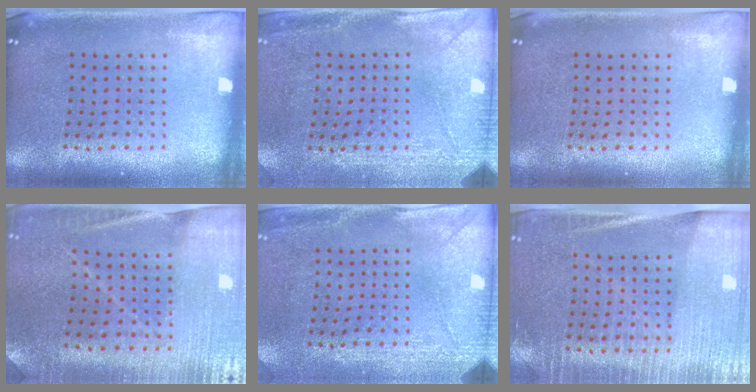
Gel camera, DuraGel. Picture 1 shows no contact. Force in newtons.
{"total": 2.9, "press": 2.5, "slide": 1.5}
{"total": 0.0}
{"total": 1.2, "press": 1.2, "slide": 0.1}
{"total": 2.9, "press": 2.3, "slide": 1.8}
{"total": 3.4, "press": 3.1, "slide": 1.4}